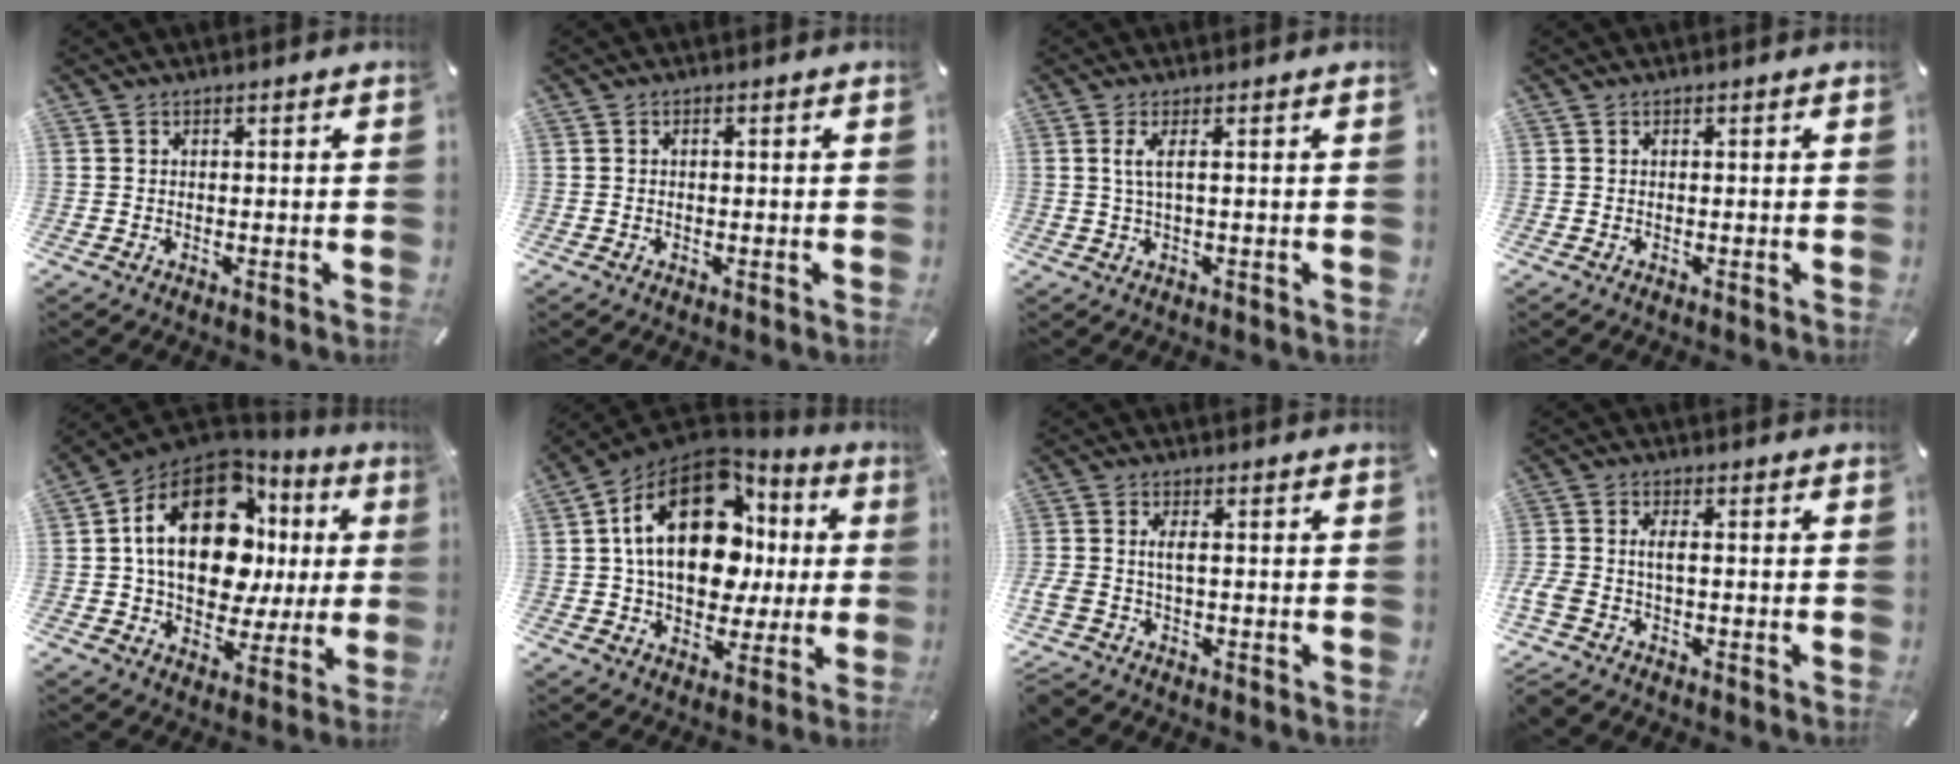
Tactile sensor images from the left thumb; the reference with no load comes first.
{"total": 0.8, "force": [0.0, 0.4, 0.7], "torque": [-0.013, 0.001, -0.001]}
{"total": 3.4, "force": [0.6, 0.3, 3.4], "torque": [-0.067, -0.004, 0.010]}
{"total": 0.0}
{"total": 22.2, "force": [5.1, 14.1, 16.3], "torque": [-0.289, -0.025, 0.082]}
{"total": 23.2, "force": [4.0, 15.8, 16.5], "torque": [-0.282, -0.007, 0.066]}
{"total": 3.9, "force": [-1.4, 1.7, 3.2], "torque": [-0.084, -0.002, -0.033]}
{"total": 4.2, "force": [-1.8, 1.7, 3.4], "torque": [-0.093, -0.005, -0.040]}